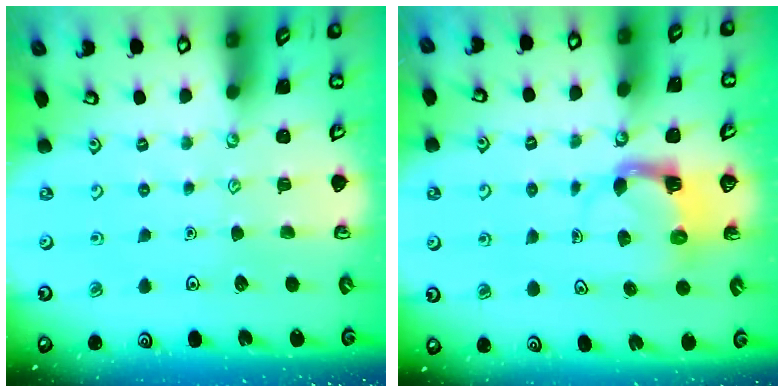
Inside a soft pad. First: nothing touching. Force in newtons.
{"total": 3.9, "press": 3.8, "slide": 0.7}